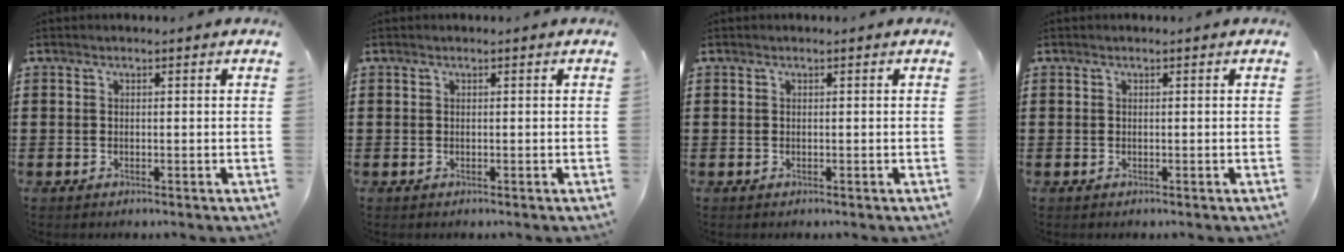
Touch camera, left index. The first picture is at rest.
{"total": 0.0}
{"total": 0.0}
{"total": 0.0}